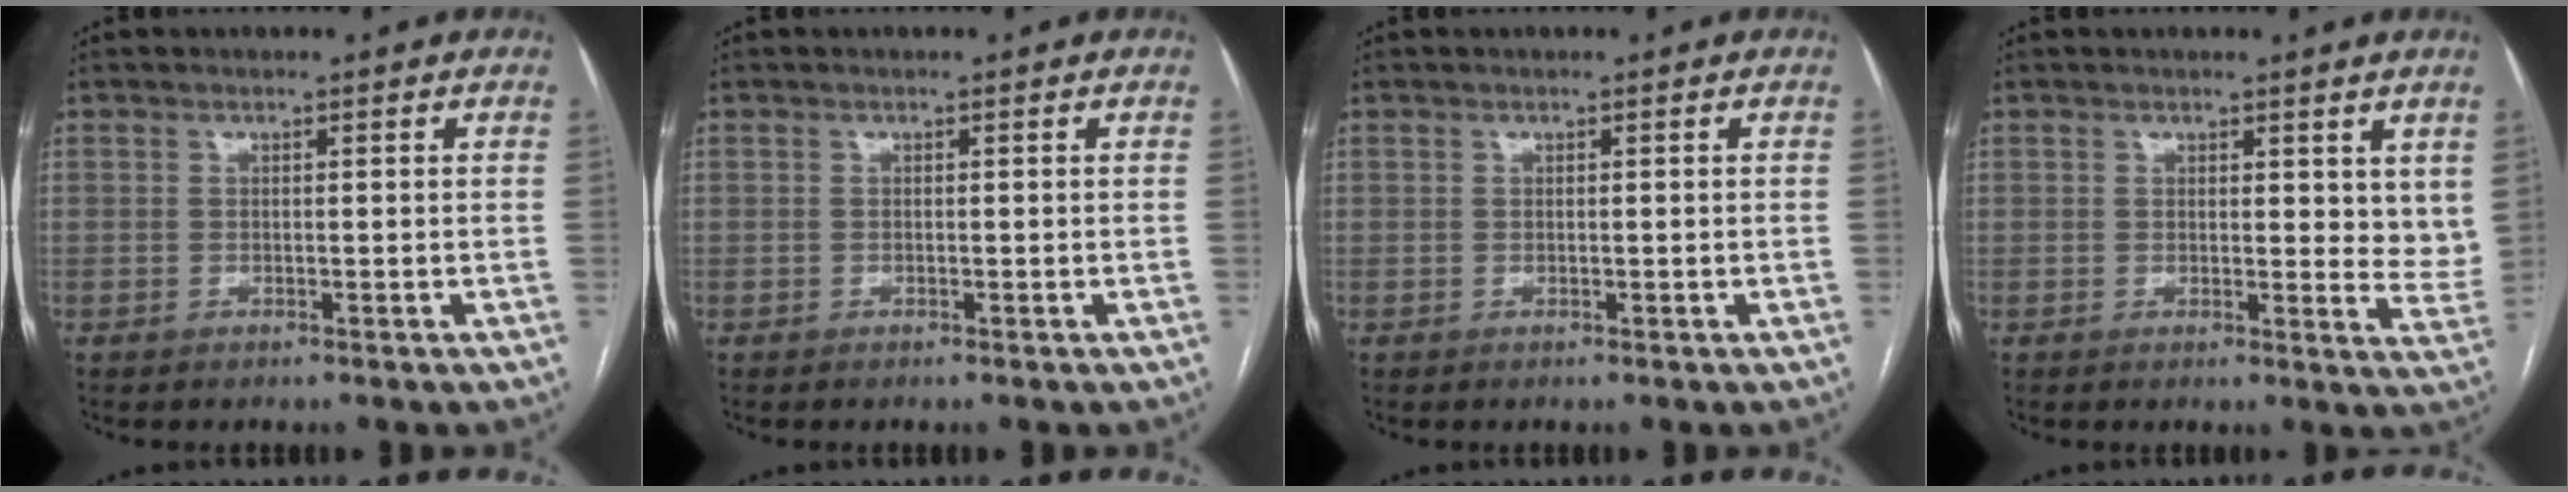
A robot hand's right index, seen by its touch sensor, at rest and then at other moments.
{"total": 0.0}
{"total": 0.0}
{"total": 4.9, "force": [3.2, 2.4, 2.9], "torque": [-0.019, -0.023, 0.034]}